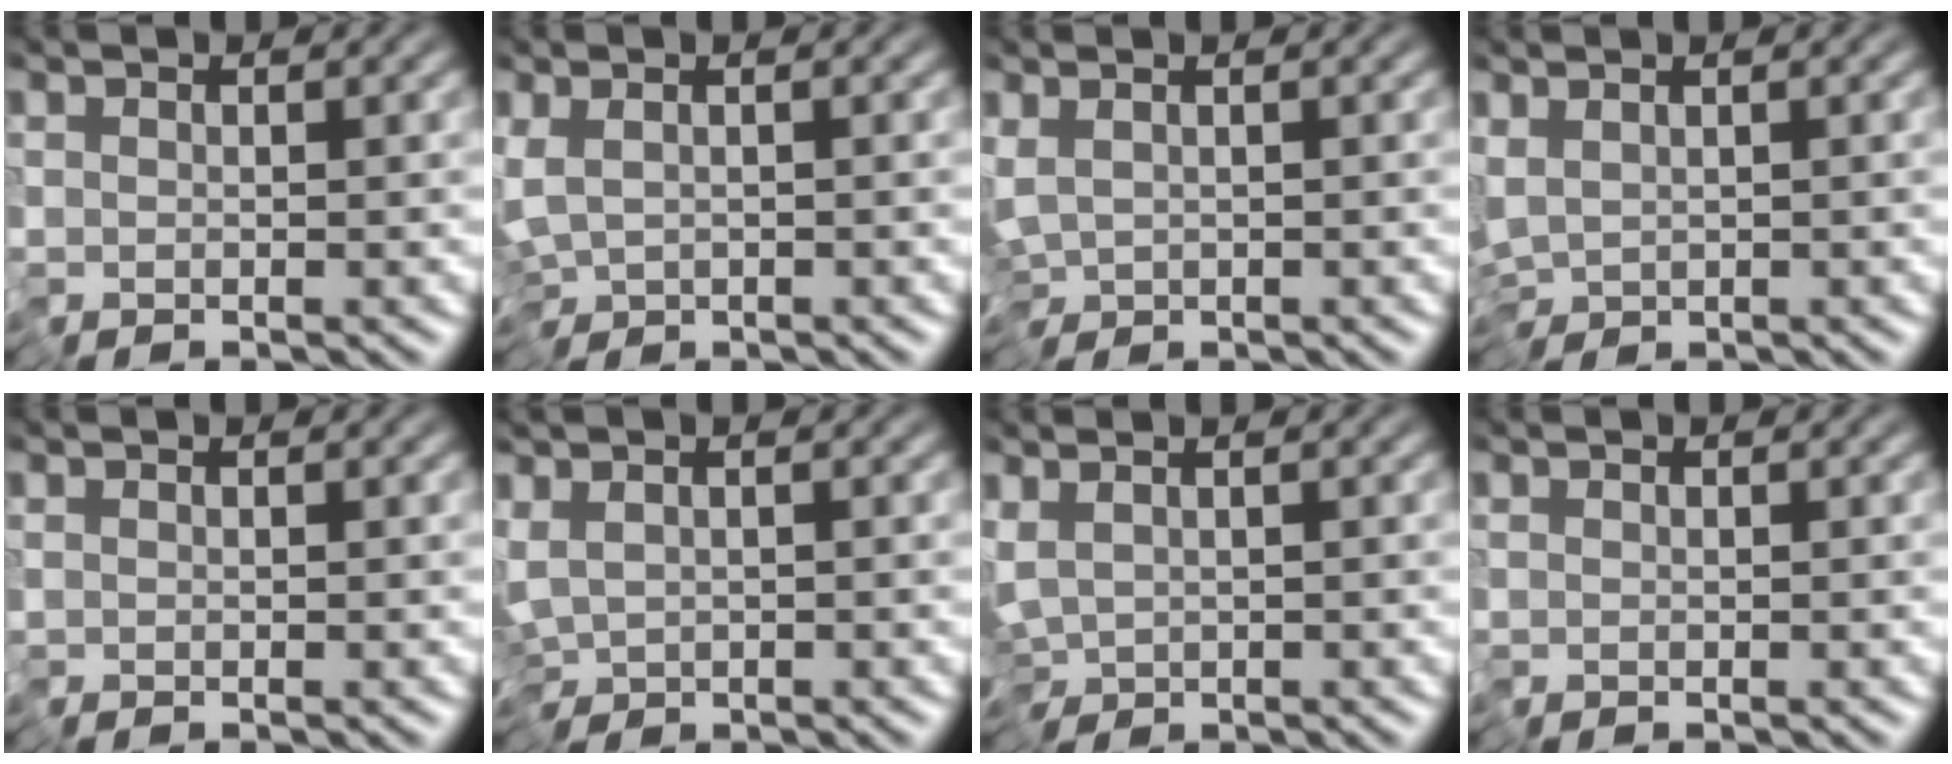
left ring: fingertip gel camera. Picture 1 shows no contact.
{"total": 3.7, "force": [-1.5, 2.0, 2.8], "torque": [-0.060, -0.017, -0.021]}
{"total": 3.0, "force": [-0.9, 1.7, 2.2], "torque": [-0.049, -0.010, -0.014]}
{"total": 2.2, "force": [-0.7, 1.2, 1.7], "torque": [-0.033, -0.002, -0.014]}
{"total": 0.0}
{"total": 4.0, "force": [-1.1, 2.4, 3.0], "torque": [-0.066, -0.016, -0.014]}
{"total": 3.8, "force": [-1.1, 2.3, 2.8], "torque": [-0.057, -0.013, -0.009]}
{"total": 0.0}